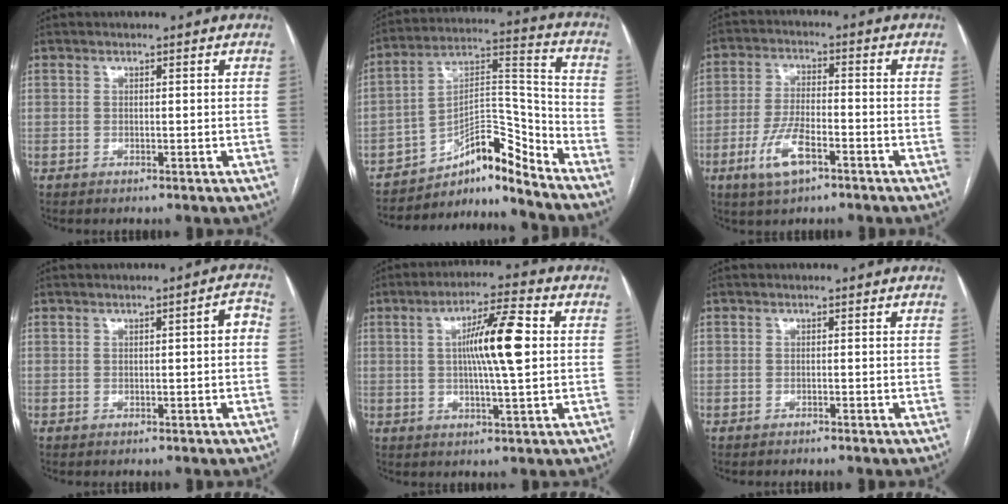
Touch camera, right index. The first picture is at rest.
{"total": 10.2, "force": [-9.3, 1.4, 4.1], "torque": [-0.061, 0.064, -0.153]}
{"total": 7.7, "force": [-3.9, 2.6, 6.1], "torque": [-0.130, -0.001, -0.070]}
{"total": 2.6, "force": [0.1, 0.5, 2.6], "torque": [-0.029, 0.013, 0.001]}
{"total": 10.3, "force": [1.4, 0.7, 10.1], "torque": [-0.172, 0.009, 0.022]}
{"total": 0.5, "force": [-0.4, 0.3, 0.0], "torque": [-0.004, 0.002, -0.010]}